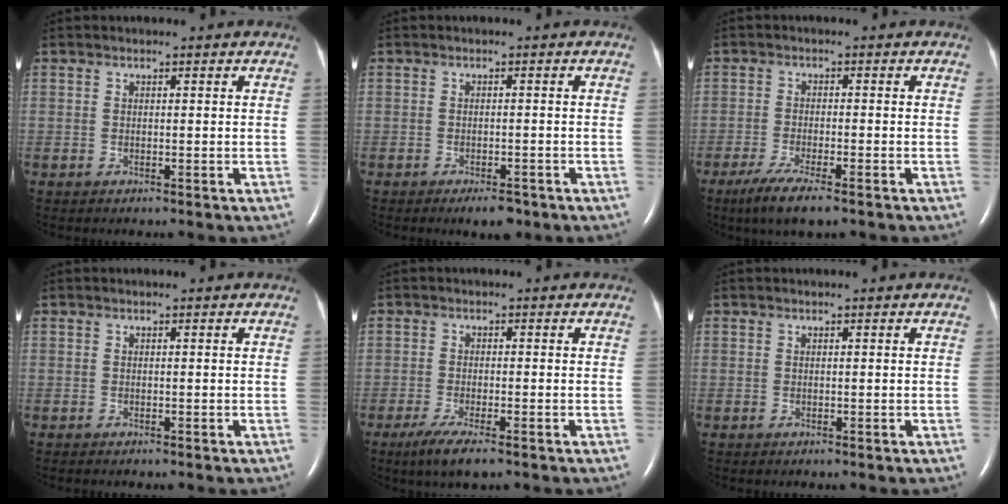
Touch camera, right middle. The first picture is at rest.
{"total": 2.9, "force": [-2.0, 0.9, 1.8], "torque": [-0.027, -0.002, -0.025]}
{"total": 6.5, "force": [-4.3, 0.8, 4.8], "torque": [-0.091, -0.017, -0.071]}
{"total": 0.6, "force": [-0.5, 0.1, 0.3], "torque": [-0.006, -0.001, -0.005]}
{"total": 5.1, "force": [-3.3, 0.8, 3.8], "torque": [-0.075, -0.015, -0.054]}
{"total": 0.0}